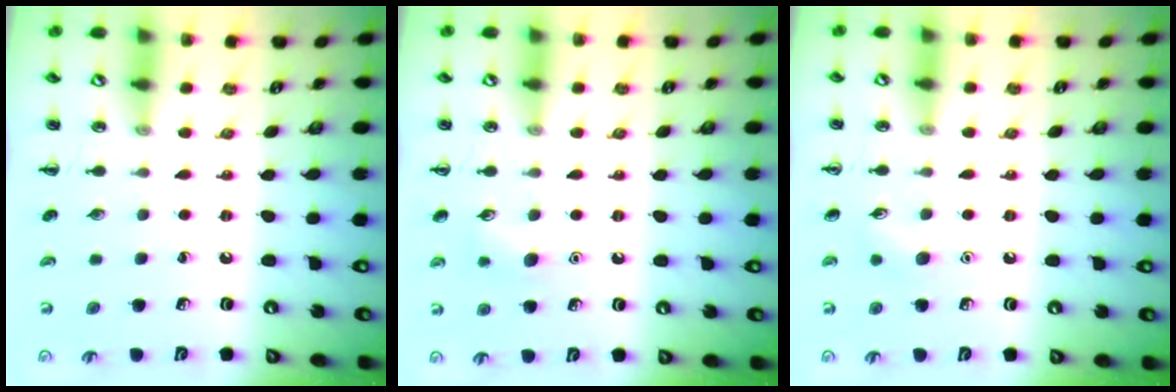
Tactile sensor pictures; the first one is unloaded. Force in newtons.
{"total": 6.9, "press": 6.7, "slide": 1.7}
{"total": 5.7, "press": 5.4, "slide": 1.8}